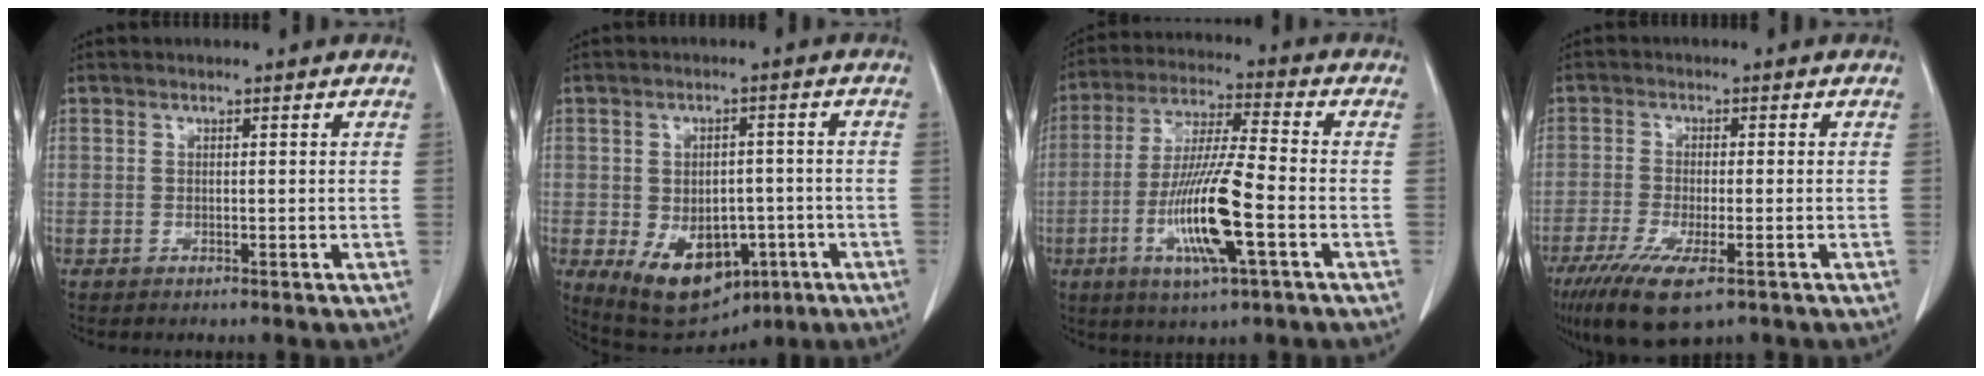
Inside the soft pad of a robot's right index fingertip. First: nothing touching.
{"total": 11.4, "force": [-4.7, 7.3, 7.5], "torque": [-0.112, 0.000, -0.057]}
{"total": 13.6, "force": [-4.2, 0.9, 12.9], "torque": [-0.256, -0.013, -0.079]}
{"total": 9.7, "force": [-5.8, 2.3, 7.4], "torque": [-0.133, -0.026, -0.096]}